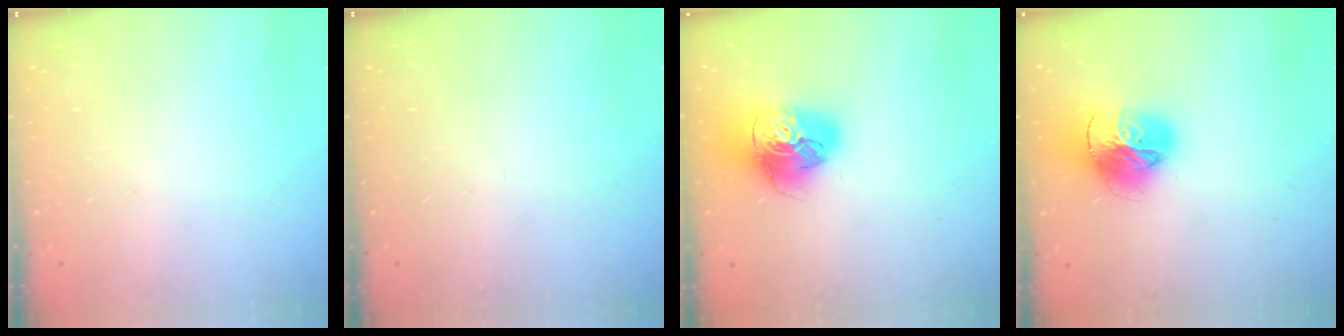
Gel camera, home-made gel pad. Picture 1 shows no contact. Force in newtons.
{"total": 0.0}
{"total": 18.6, "press": 18.5, "slide": 2.0}
{"total": 18.4, "press": 18.3, "slide": 2.2}